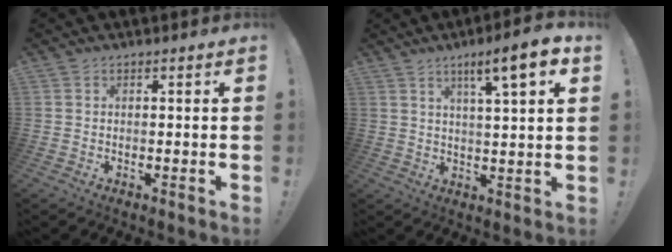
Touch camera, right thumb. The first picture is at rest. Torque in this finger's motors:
{"motor_torque": [-0.15, 0.91, 0.35, 0.26, 0.02]}